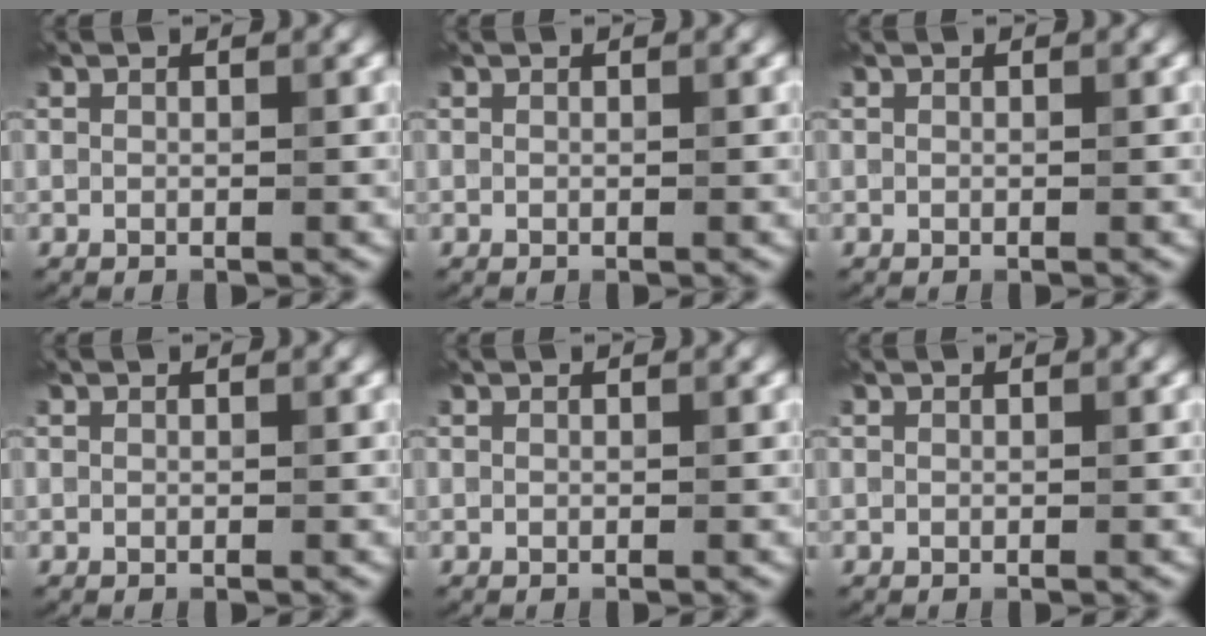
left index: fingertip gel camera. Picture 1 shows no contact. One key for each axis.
{"total": 0.0}
{"total": 0.0}
{"total": 0.0}
{"total": 0.0}
{"total": 0.0}